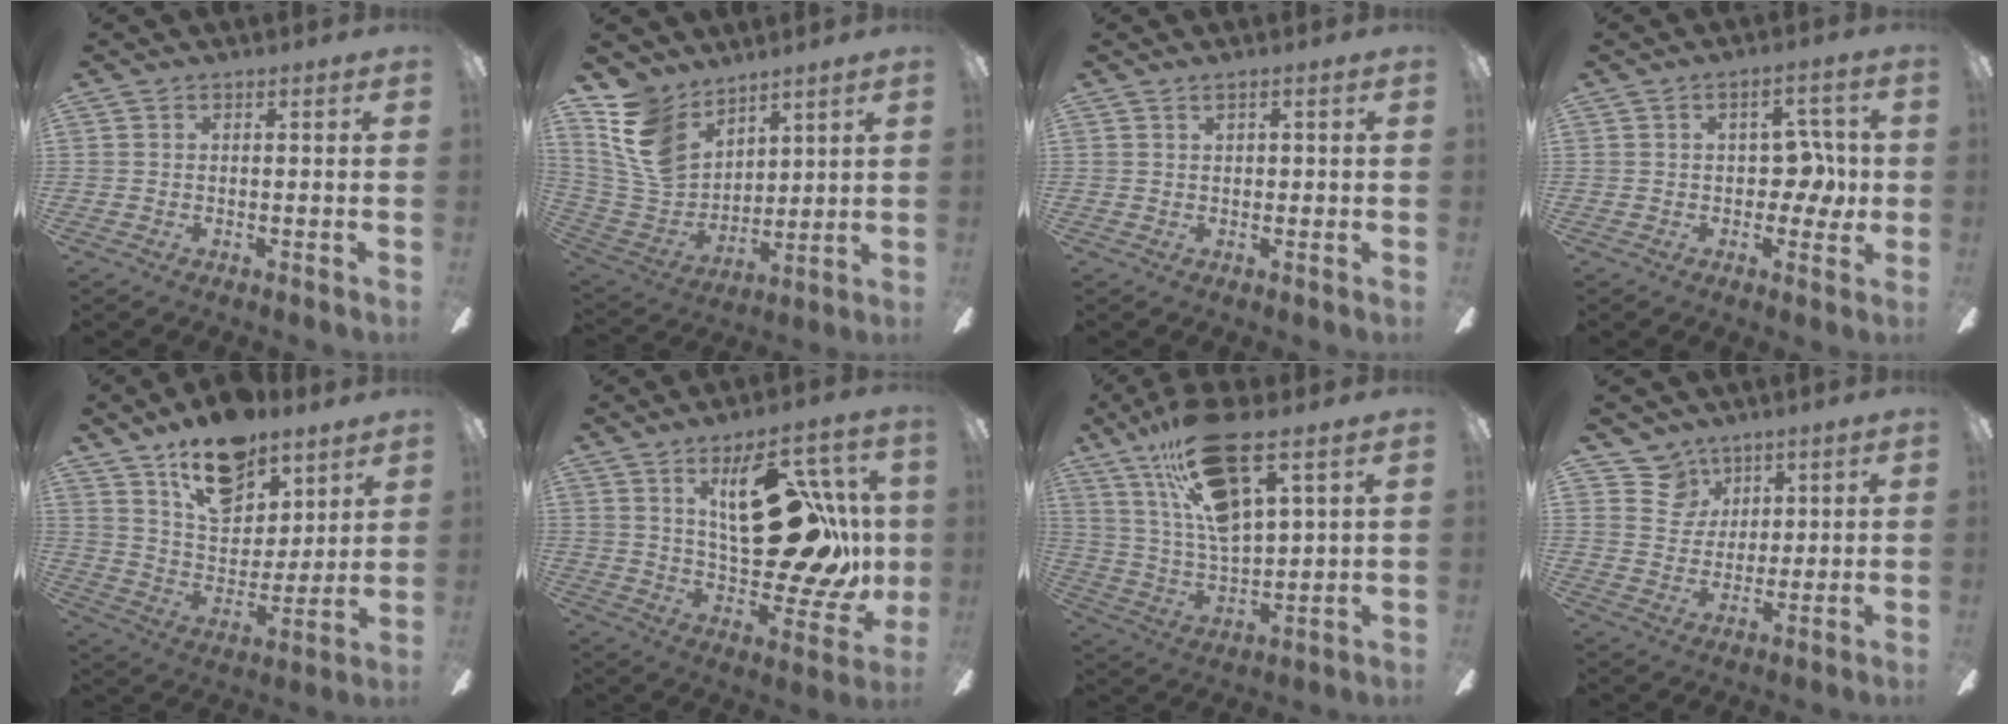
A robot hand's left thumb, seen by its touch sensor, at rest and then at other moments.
{"total": 13.7, "force": [8.8, 8.8, 5.8], "torque": [-0.156, -0.042, 0.179]}
{"total": 1.1, "force": [0.6, 0.4, 0.8], "torque": [-0.018, 0.003, 0.010]}
{"total": 8.4, "force": [0.5, 5.3, 6.5], "torque": [-0.088, 0.009, 0.007]}
{"total": 17.4, "force": [12.0, 9.6, 8.0], "torque": [-0.126, -0.072, 0.217]}
{"total": 28.4, "force": [7.6, 13.7, 23.7], "torque": [-0.320, -0.034, 0.135]}
{"total": 21.0, "force": [11.9, 7.1, 15.8], "torque": [-0.295, -0.046, 0.198]}
{"total": 7.6, "force": [4.9, 5.8, -0.1], "torque": [-0.014, -0.027, 0.096]}